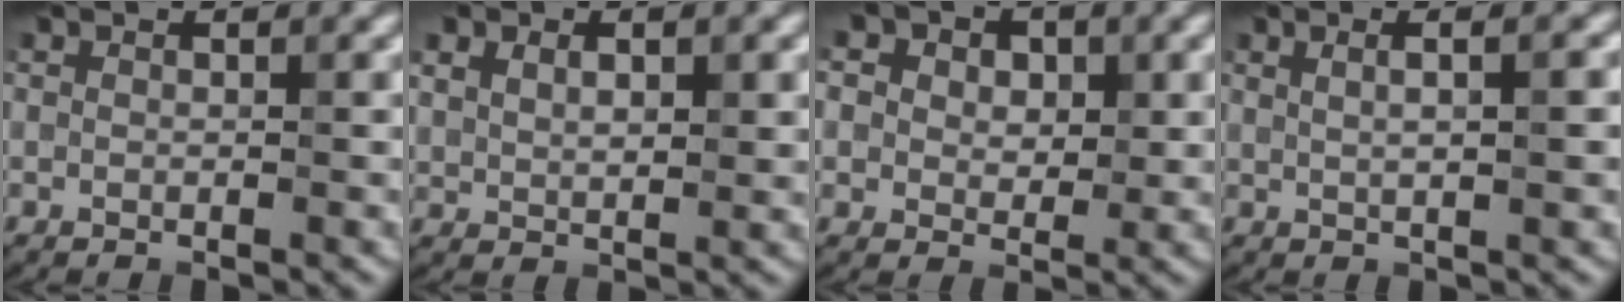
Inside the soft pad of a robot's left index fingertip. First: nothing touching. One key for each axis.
{"total": 3.9, "fx": 1.4, "fy": 2.2, "fz": 2.9, "tx": -0.056, "ty": -0.002, "tz": 0.030}
{"total": 10.2, "fx": 4.8, "fy": 7.3, "fz": 5.2, "tx": -0.079, "ty": 0.032, "tz": 0.042}
{"total": 4.9, "fx": 1.6, "fy": 2.1, "fz": 4.1, "tx": -0.029, "ty": 0.022, "tz": -0.003}